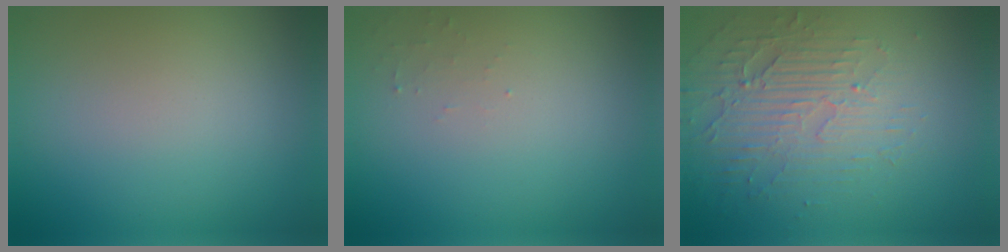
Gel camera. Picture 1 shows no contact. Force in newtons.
{"total": 0.7, "press": 0.7, "slide": 0.2}
{"total": 3.7, "press": 3.2, "slide": 1.8}